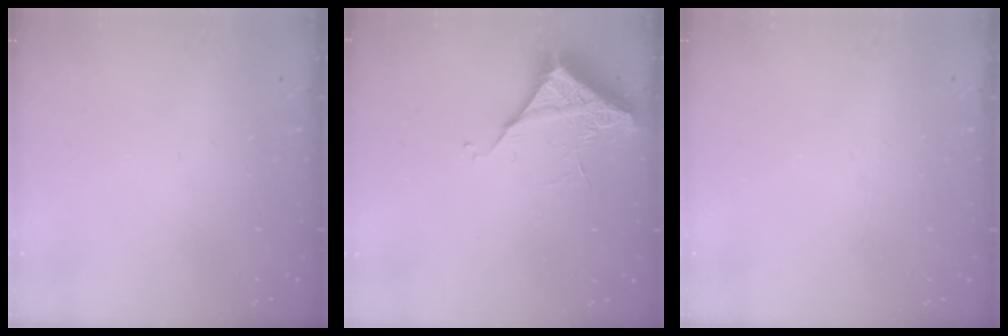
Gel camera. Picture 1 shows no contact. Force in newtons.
{"total": 5.8, "press": 5.8, "slide": 0.2}
{"total": 0.0}